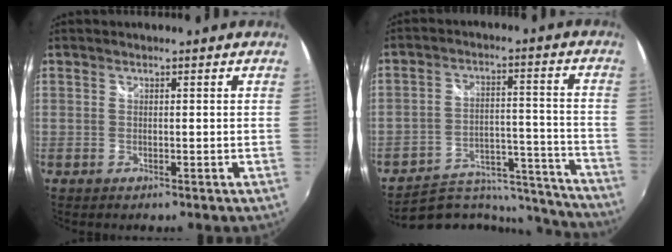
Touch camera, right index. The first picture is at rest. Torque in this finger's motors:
{"motor_torque": [-0.79, -0.81, -0.79, -0.21]}